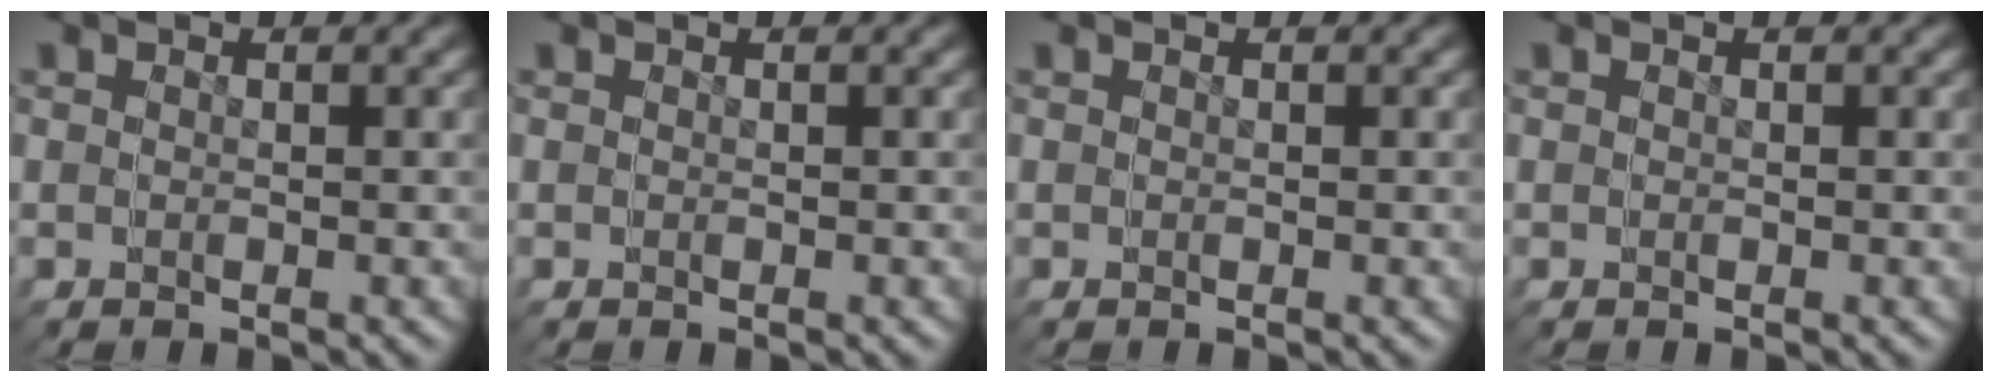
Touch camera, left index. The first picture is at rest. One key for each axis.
{"total": 0.0}
{"total": 0.0}
{"total": 0.0}